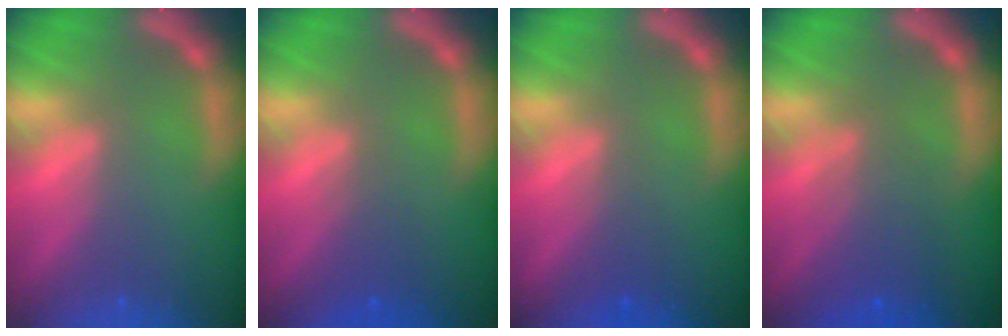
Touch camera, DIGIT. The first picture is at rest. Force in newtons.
{"total": 1.9}
{"total": 1.5}
{"total": 4.1}